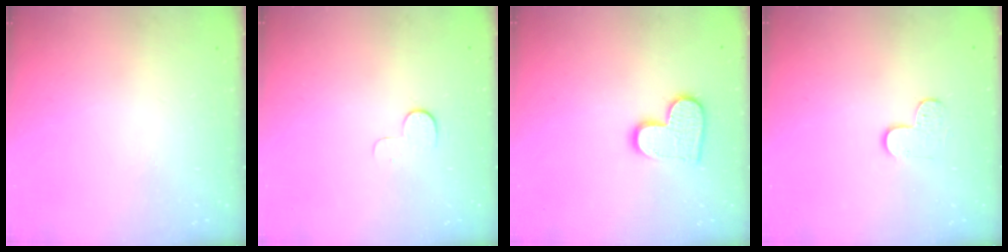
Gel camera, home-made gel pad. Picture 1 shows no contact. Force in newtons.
{"total": 5.1, "press": 5.0, "slide": 0.5}
{"total": 11.4, "press": 11.3, "slide": 0.7}
{"total": 3.8, "press": 3.8, "slide": 0.4}